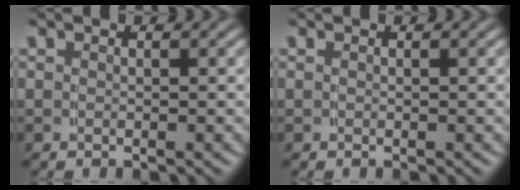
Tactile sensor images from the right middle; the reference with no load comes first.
{"total": 0.0}